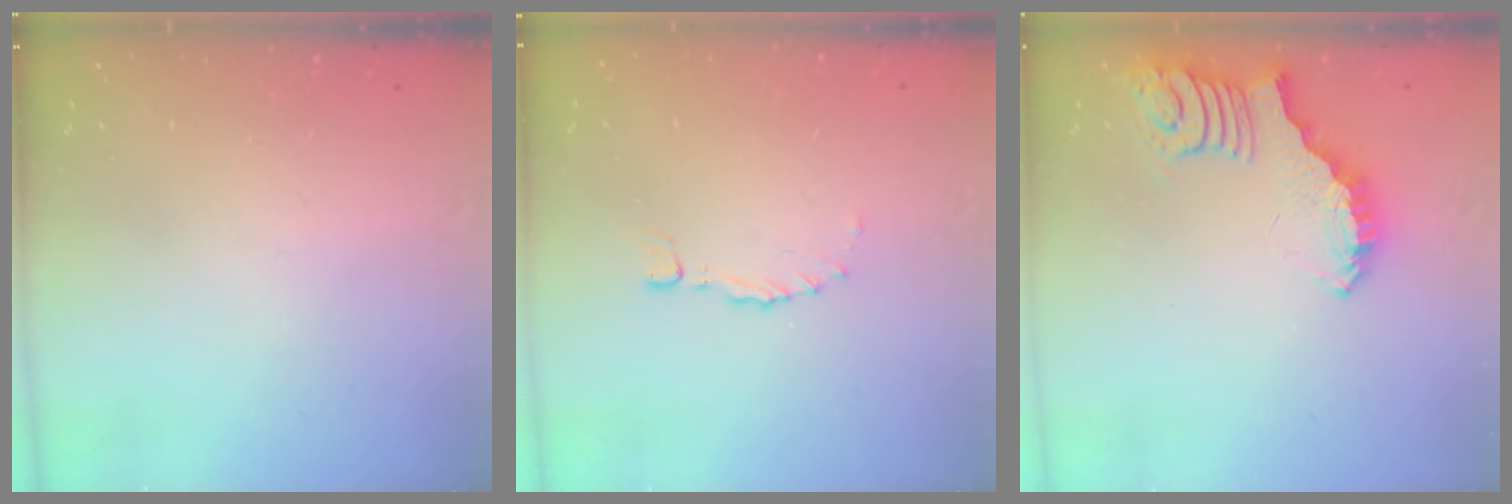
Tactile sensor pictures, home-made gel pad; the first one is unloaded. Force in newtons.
{"total": 0.0}
{"total": 2.6, "press": 2.5, "slide": 0.6}